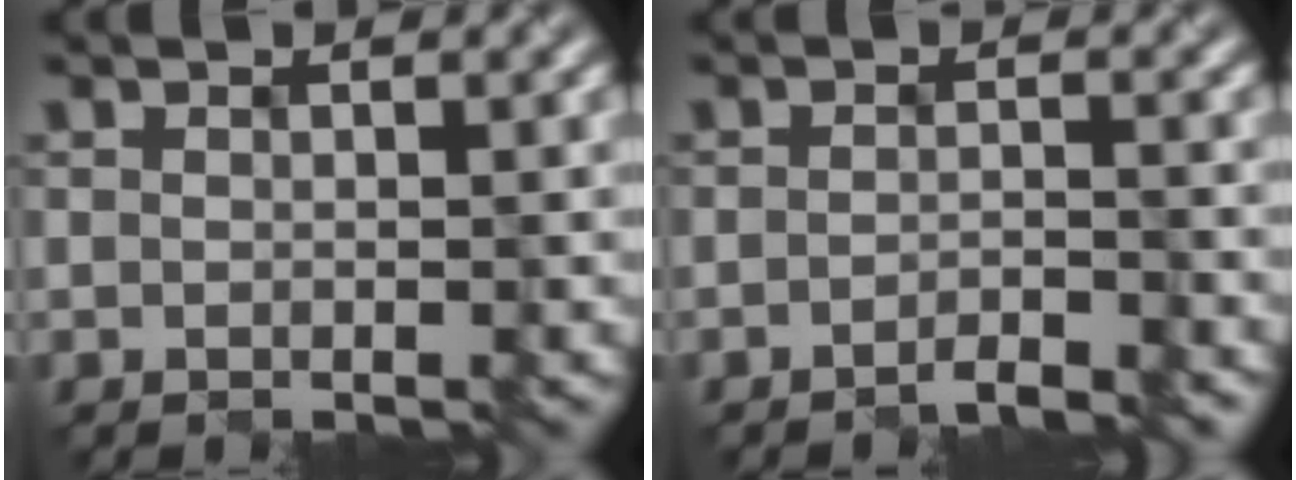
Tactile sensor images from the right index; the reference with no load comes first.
{"total": 2.0, "force": [-1.9, 0.1, 0.7], "torque": [-0.005, 0.000, -0.041]}